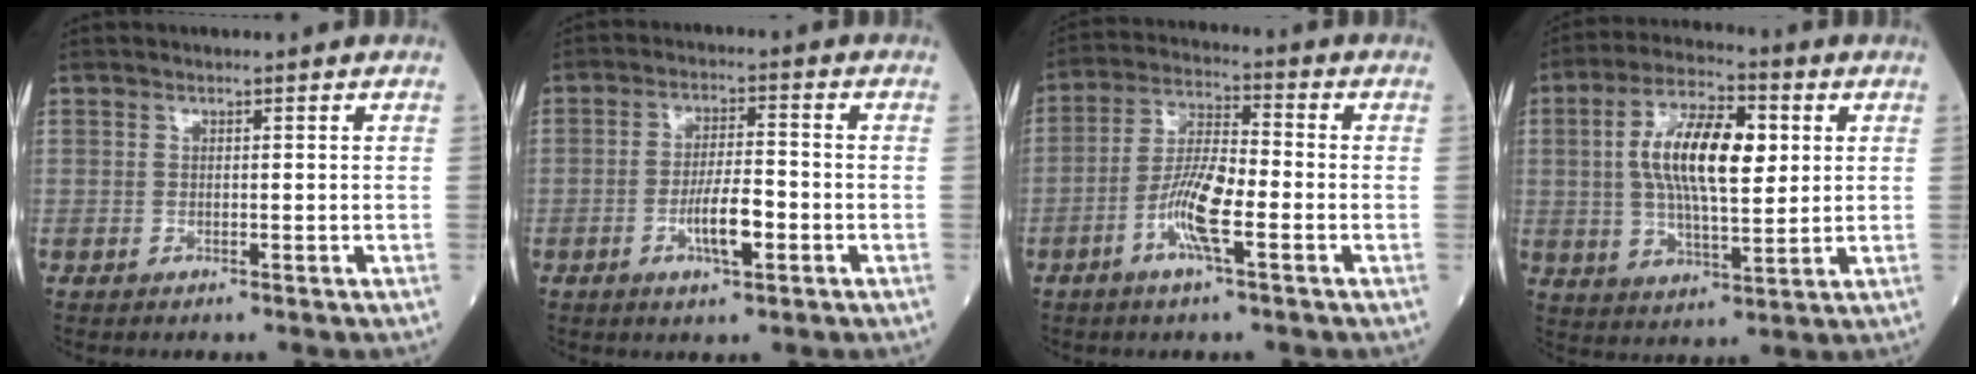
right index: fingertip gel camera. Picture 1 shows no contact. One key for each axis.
{"total": 6.1, "fx": -2.3, "fy": 1.3, "fz": 5.5, "tx": -0.103, "ty": 0.001, "tz": -0.040}
{"total": 8.8, "fx": -3.3, "fy": 1.3, "fz": 8.0, "tx": -0.155, "ty": 0.000, "tz": -0.068}
{"total": 13.1, "fx": 2.3, "fy": 4.4, "fz": 12.1, "tx": -0.229, "ty": 0.016, "tz": 0.039}